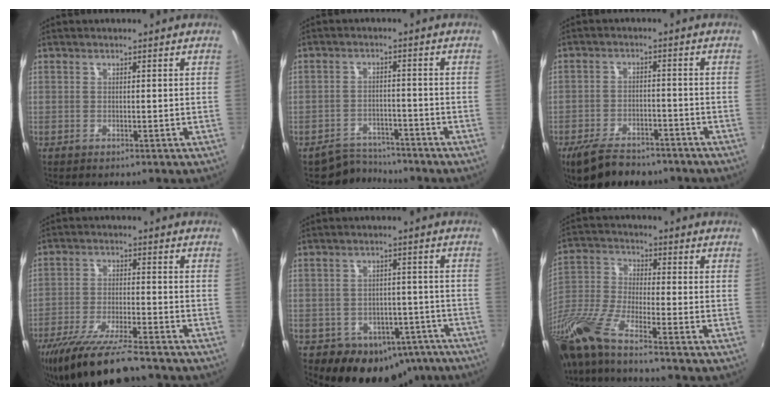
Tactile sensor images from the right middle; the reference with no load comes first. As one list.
[{"total": 5.1, "force": [-4.7, 1.9, -0.5], "torque": [-0.007, 0.008, -0.076]}, {"total": 10.8, "force": [-8.4, 4.8, 4.9], "torque": [-0.119, -0.009, -0.131]}, {"total": 13.1, "force": [-10.9, 1.6, 7.2], "torque": [-0.160, -0.031, -0.189]}, {"total": 13.9, "force": [-8.8, 9.8, 4.1], "torque": [-0.085, 0.026, -0.081]}, {"total": 14.8, "force": [-11.4, 0.6, 9.4], "torque": [-0.200, -0.038, -0.229]}]